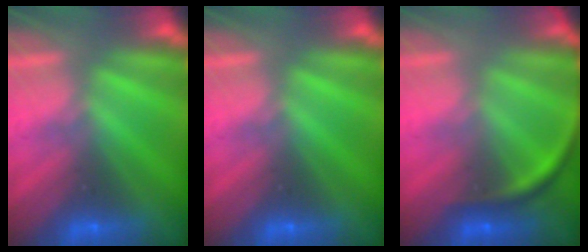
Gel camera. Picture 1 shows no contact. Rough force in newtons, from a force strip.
{"total": 0.0}
{"total": 3.3}